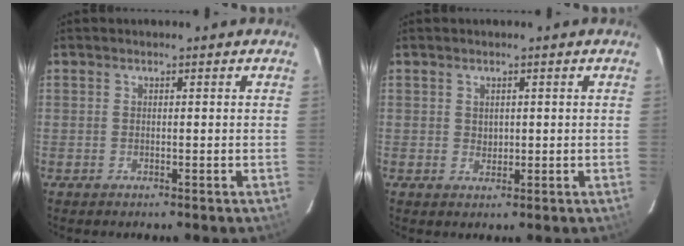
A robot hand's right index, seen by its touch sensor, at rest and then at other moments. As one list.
[{"total": 1.4, "force": [0.6, 1.3, 0.3], "torque": [-0.001, 0.001, 0.013]}]